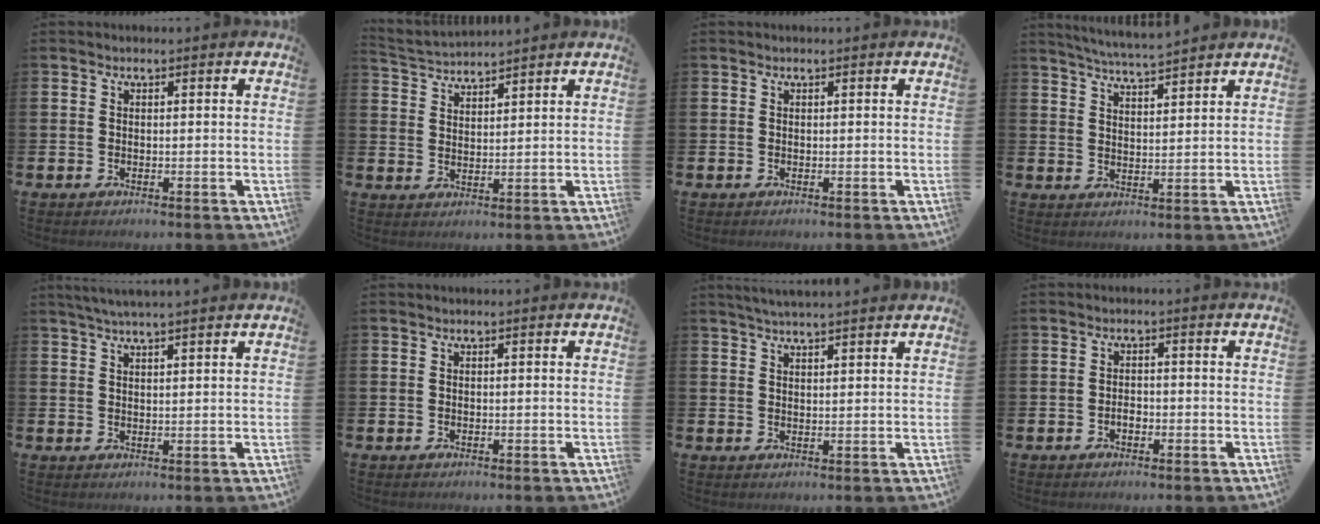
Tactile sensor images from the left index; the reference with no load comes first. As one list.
[{"total": 3.4, "force": [3.4, 0.2, -0.2], "torque": [-0.010, -0.019, 0.060]}, {"total": 0.0}, {"total": 5.0, "force": [5.0, -0.3, 0.7], "torque": [-0.022, -0.029, 0.087]}, {"total": 3.3, "force": [3.1, -0.3, 1.1], "torque": [-0.036, 0.000, 0.059]}, {"total": 0.0}, {"total": 3.3, "force": [3.2, -0.2, 0.6], "torque": [-0.019, -0.007, 0.059]}, {"total": 1.5, "force": [-0.6, 1.0, 0.9], "torque": [-0.010, -0.001, -0.014]}]